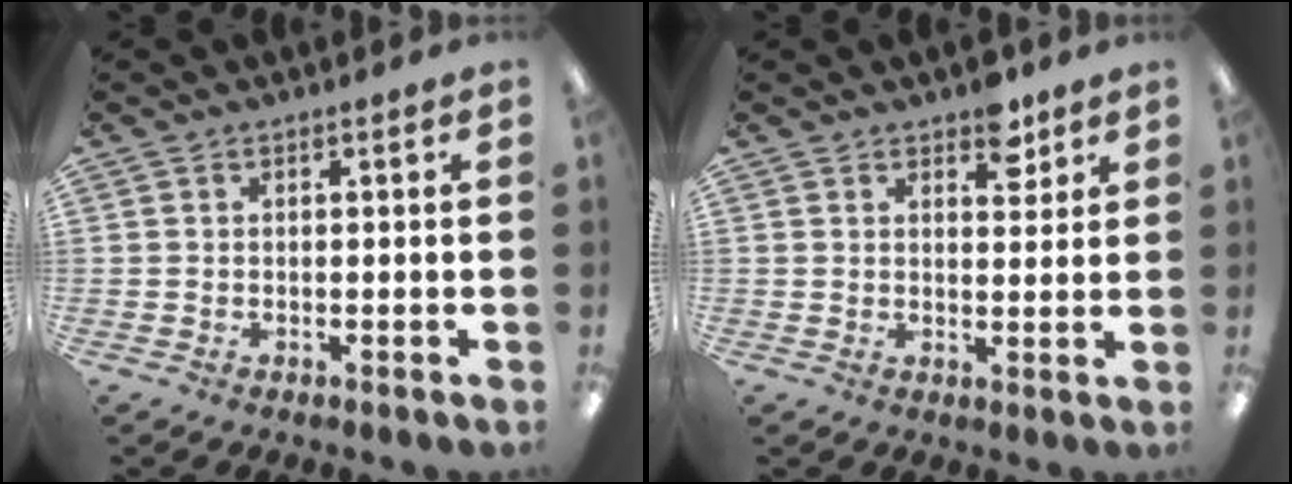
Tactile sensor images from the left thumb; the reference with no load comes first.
{"total": 5.8, "force": [4.3, 2.9, 2.7], "torque": [-0.015, -0.024, 0.070]}